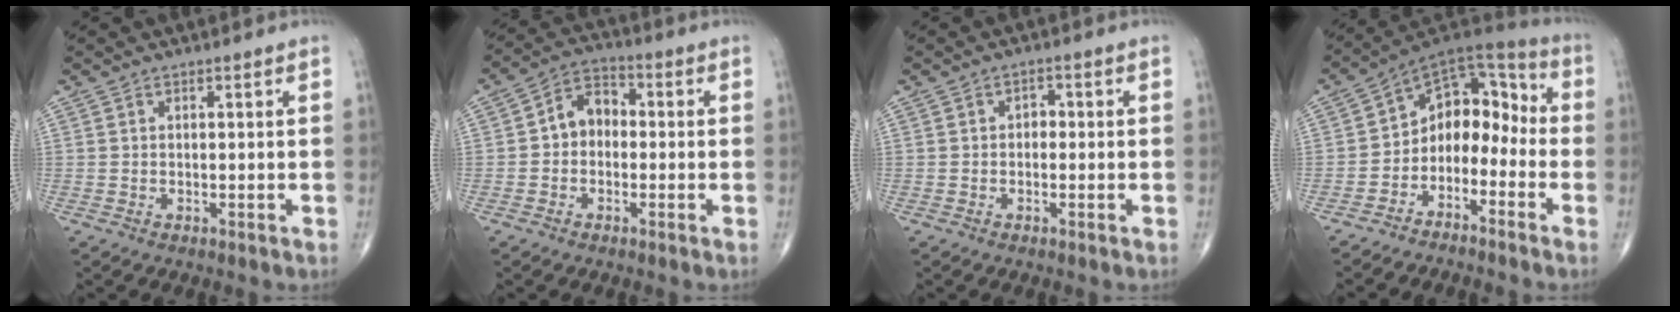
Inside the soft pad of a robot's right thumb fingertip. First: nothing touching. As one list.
[{"total": 6.7, "force": [-0.4, 5.1, 4.2], "torque": [-0.048, 0.026, -0.022]}, {"total": 1.7, "force": [0.0, 1.3, 1.1], "torque": [-0.002, 0.007, -0.007]}, {"total": 12.0, "force": [-4.0, 8.5, 7.5], "torque": [-0.066, 0.091, -0.083]}]